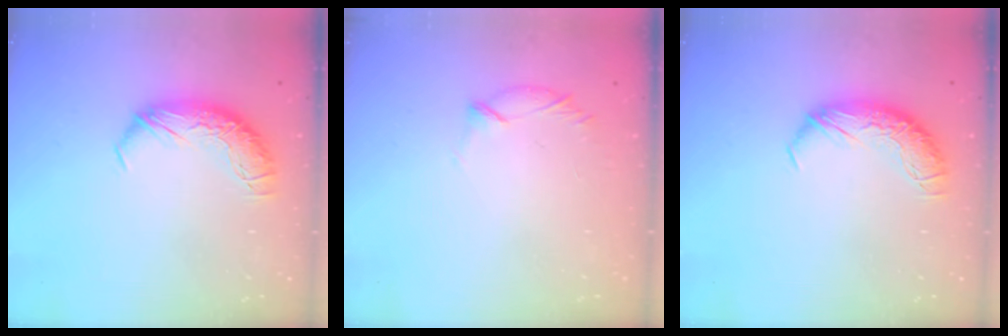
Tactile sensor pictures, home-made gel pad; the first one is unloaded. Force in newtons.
{"total": 5.9, "press": 5.8, "slide": 0.9}
{"total": 0.0}